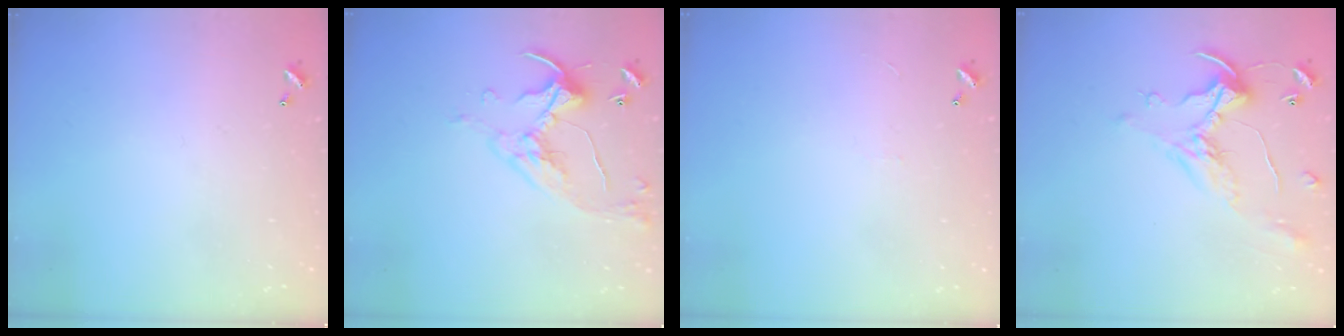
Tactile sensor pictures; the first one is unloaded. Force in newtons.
{"total": 7.0, "press": 6.9, "slide": 0.8}
{"total": 1.3, "press": 1.3, "slide": 0.4}
{"total": 1.1, "press": 0.8, "slide": 0.9}